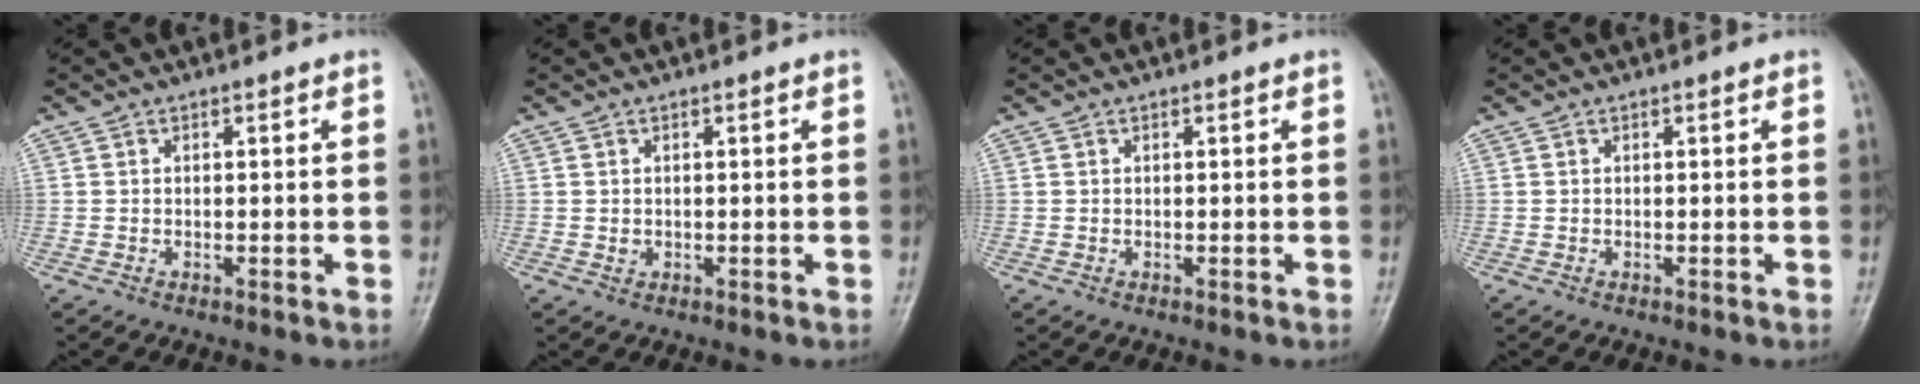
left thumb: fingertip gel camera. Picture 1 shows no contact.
{"total": 0.7, "force": [0.2, 0.6, 0.3], "torque": [0.000, 0.000, 0.004]}
{"total": 0.0}
{"total": 0.0}